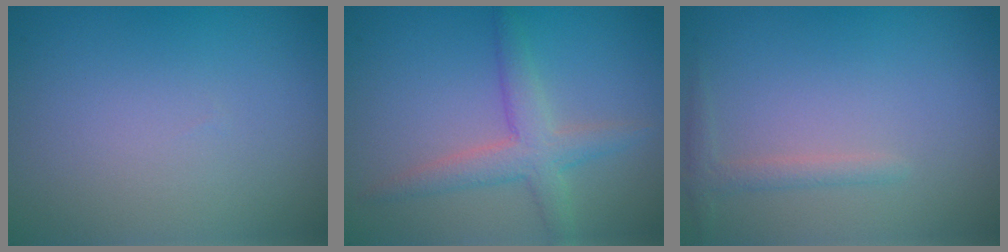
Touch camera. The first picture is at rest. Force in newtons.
{"total": 3.2, "press": 3.2, "slide": 0.1}
{"total": 1.3, "press": 1.3, "slide": 0.1}